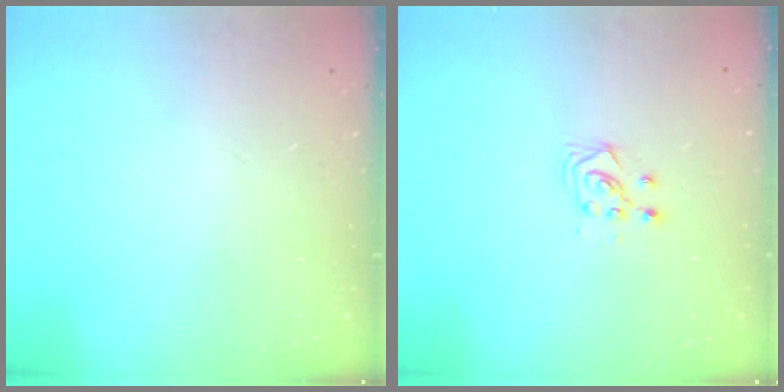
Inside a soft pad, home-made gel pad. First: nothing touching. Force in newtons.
{"total": 3.4, "press": 3.3, "slide": 1.0}